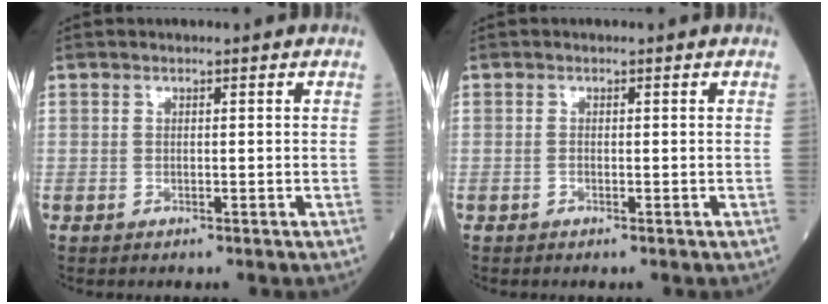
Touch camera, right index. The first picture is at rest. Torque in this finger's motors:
{"motor_torque": [-0.14, 0.09, 0.11, 0.01]}